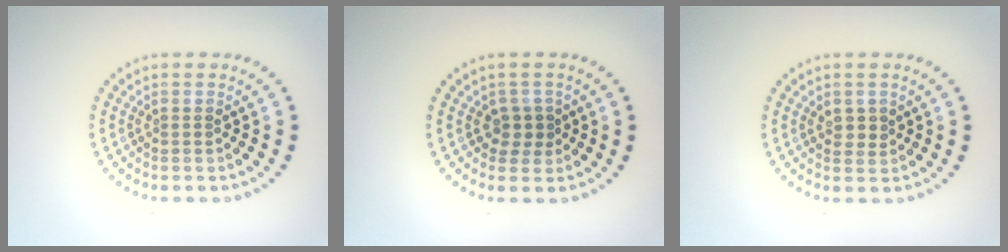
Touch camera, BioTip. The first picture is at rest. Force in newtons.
{"total": 1.8, "press": 1.5, "slide": 1.0}
{"total": 1.4, "press": 1.3, "slide": 0.6}